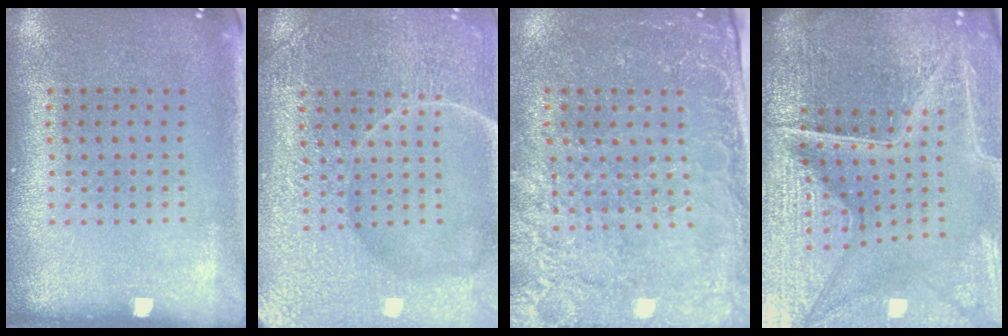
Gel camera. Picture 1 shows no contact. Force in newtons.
{"total": 5.2, "press": 5.1, "slide": 0.6}
{"total": 2.9, "press": 2.8, "slide": 0.8}
{"total": 6.9, "press": 6.1, "slide": 3.2}